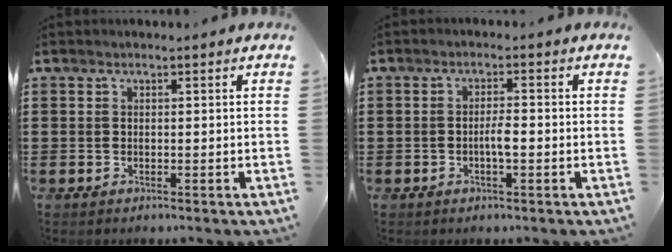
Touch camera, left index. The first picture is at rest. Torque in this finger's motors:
{"motor_torque": [0.28, 0.26, 0.07, 0.04]}